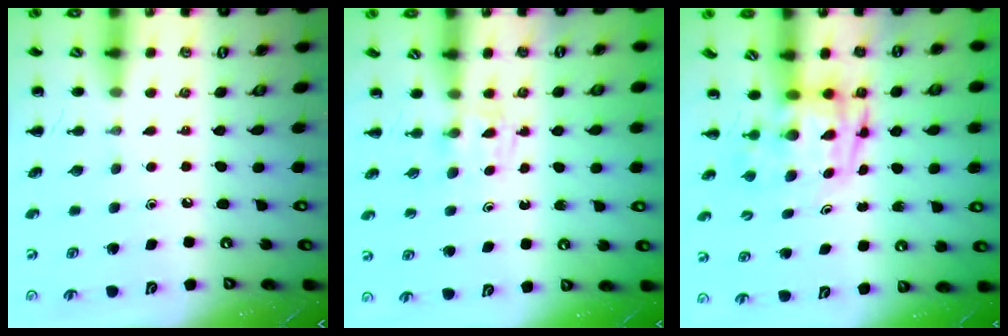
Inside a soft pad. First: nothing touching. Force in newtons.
{"total": 2.4, "press": 2.1, "slide": 1.1}
{"total": 3.5, "press": 3.5, "slide": 0.7}